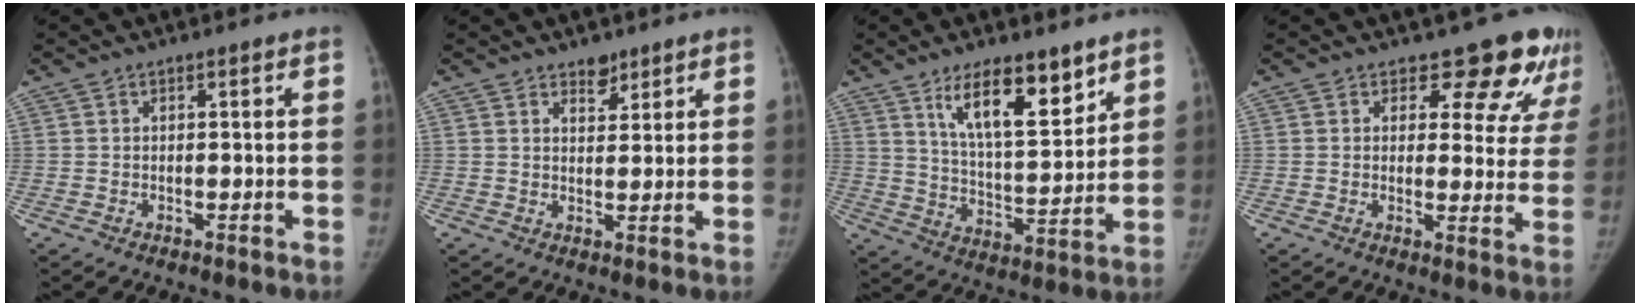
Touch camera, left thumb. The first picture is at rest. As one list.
[{"total": 3.1, "force": [2.4, 1.7, 1.1], "torque": [0.002, -0.017, 0.039]}, {"total": 14.2, "force": [8.9, 4.9, 10.0], "torque": [-0.135, -0.058, 0.157]}, {"total": 10.2, "force": [8.6, 5.0, 2.5], "torque": [0.024, -0.054, 0.077]}]